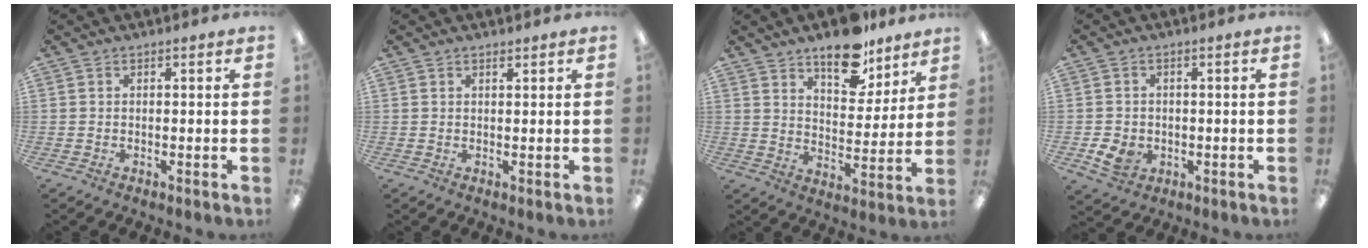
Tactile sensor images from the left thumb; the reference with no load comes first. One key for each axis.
{"total": 0.9, "fx": 0.9, "fy": 0.2, "fz": 0.3, "tx": -0.008, "ty": 0.000, "tz": 0.016}
{"total": 13.1, "fx": 10.3, "fy": 5.6, "fz": 5.9, "tx": -0.068, "ty": -0.067, "tz": 0.180}
{"total": 4.7, "fx": -1.3, "fy": 3.9, "fz": 2.3, "tx": -0.040, "ty": 0.001, "tz": -0.023}